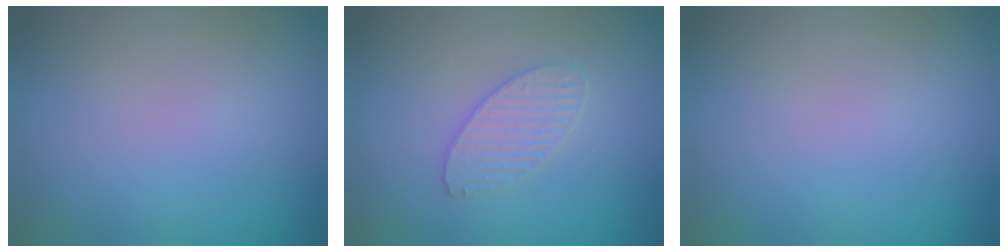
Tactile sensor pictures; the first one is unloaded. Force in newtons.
{"total": 2.6, "press": 2.6, "slide": 0.2}
{"total": 0.0}